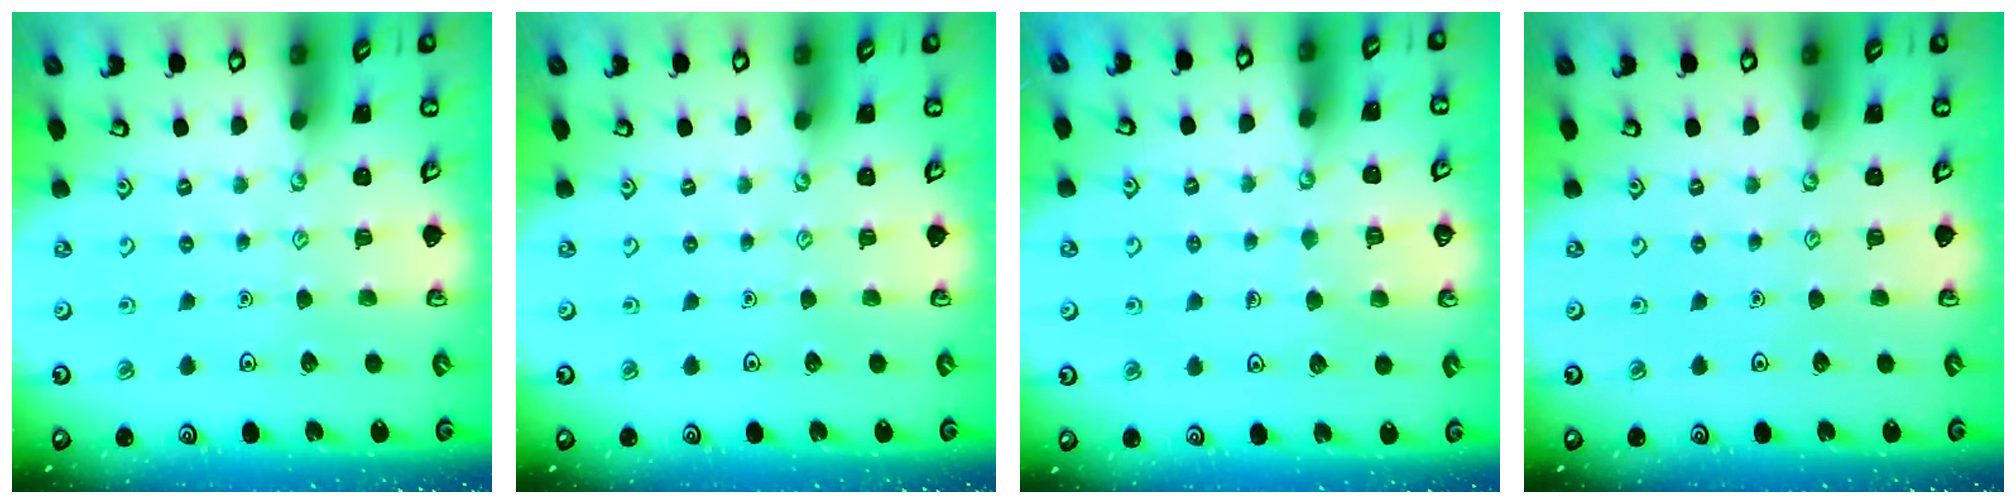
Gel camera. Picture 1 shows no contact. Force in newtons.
{"total": 0.0}
{"total": 6.0, "press": 6.0, "slide": 0.5}
{"total": 0.0}